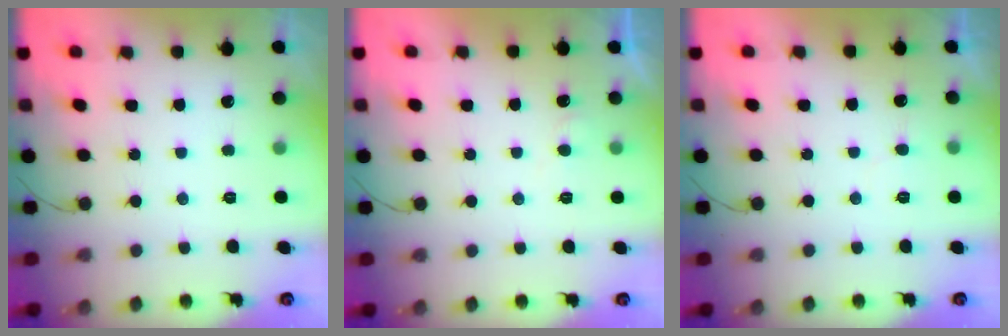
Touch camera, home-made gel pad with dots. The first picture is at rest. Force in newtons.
{"total": 3.3, "press": 3.3, "slide": 0.4}
{"total": 3.6, "press": 3.6, "slide": 0.1}